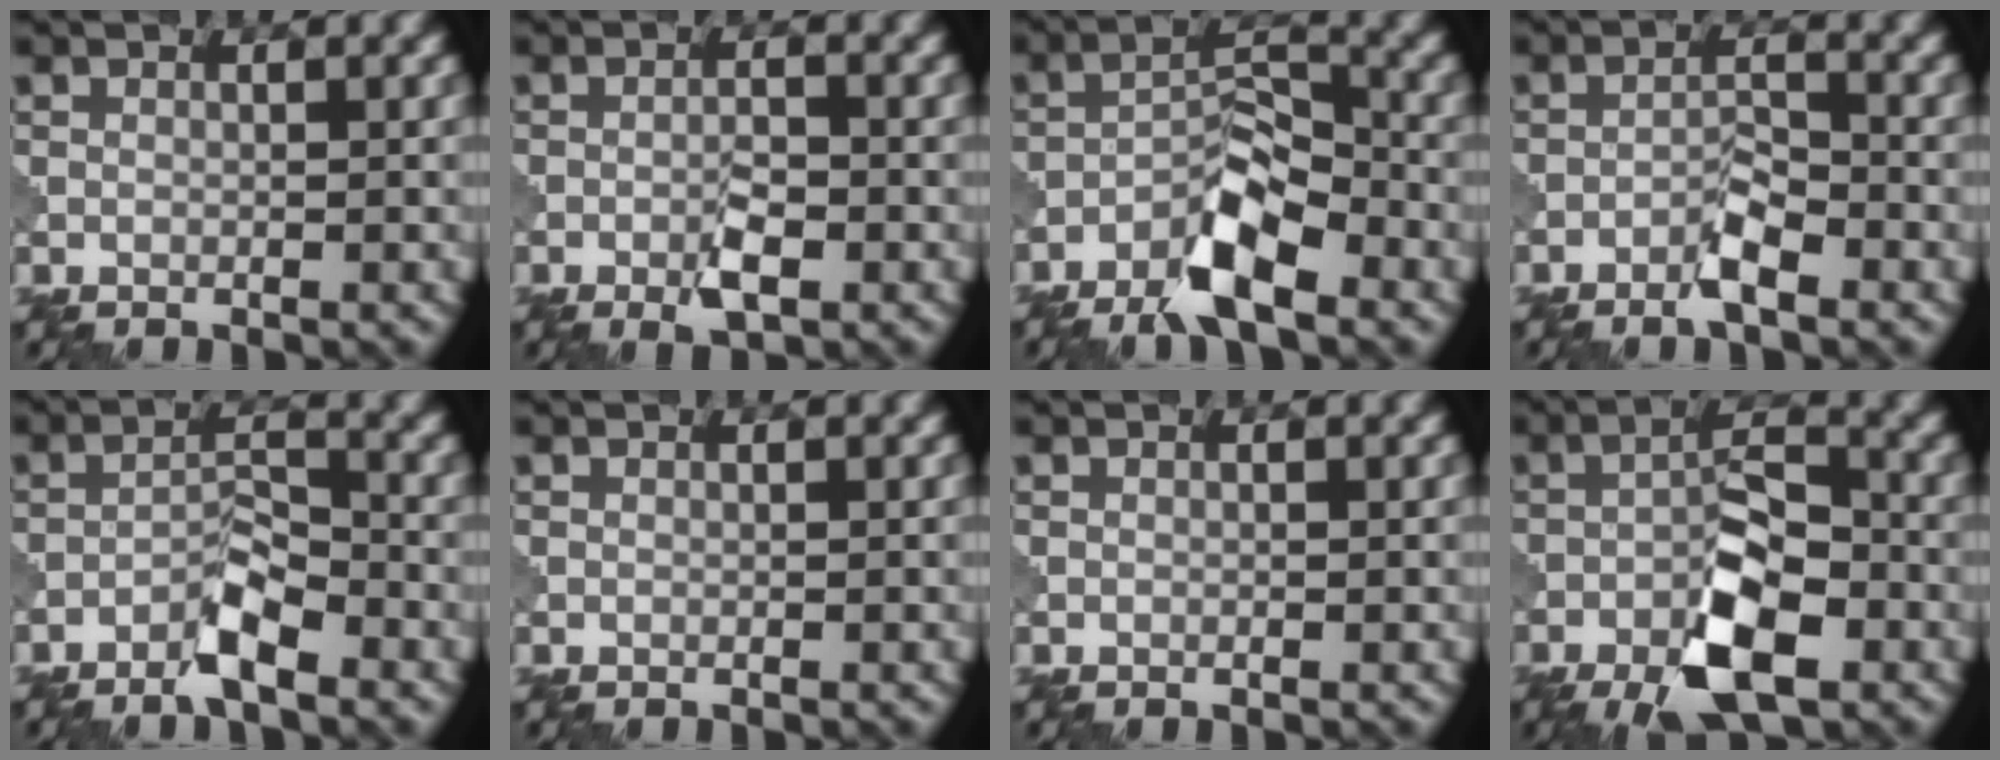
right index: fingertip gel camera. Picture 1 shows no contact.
{"total": 2.7, "force": [-1.3, 0.8, 2.3], "torque": [-0.040, 0.003, -0.025]}
{"total": 6.4, "force": [-4.1, 2.0, 4.5], "torque": [-0.071, 0.010, -0.079]}
{"total": 2.6, "force": [-1.8, 0.6, 1.9], "torque": [-0.033, 0.006, -0.035]}
{"total": 3.4, "force": [-2.4, 0.8, 2.3], "torque": [-0.039, 0.009, -0.048]}
{"total": 0.0}
{"total": 0.0}
{"total": 8.5, "force": [-4.3, 3.2, 6.6], "torque": [-0.105, 0.006, -0.081]}